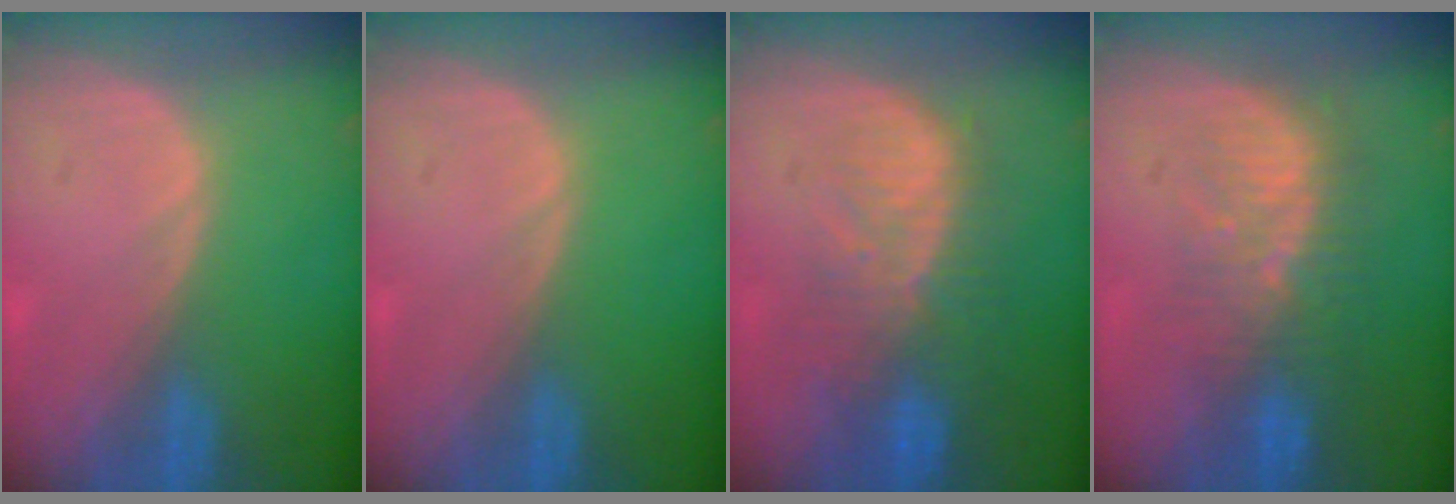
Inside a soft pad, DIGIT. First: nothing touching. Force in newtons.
{"total": 0.0}
{"total": 10.3, "press": 8.8, "slide": 5.4}
{"total": 8.3, "press": 7.7, "slide": 3.1}